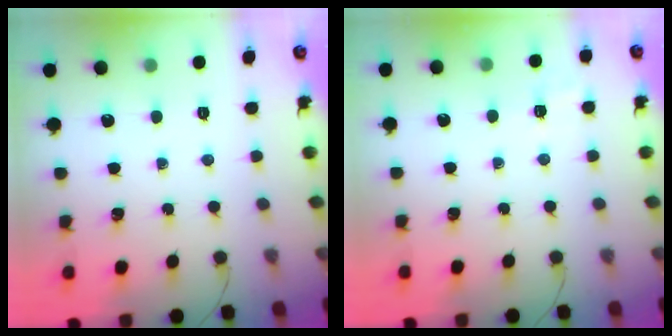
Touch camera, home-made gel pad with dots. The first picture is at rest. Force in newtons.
{"total": 1.5, "press": 0.2, "slide": 1.5}